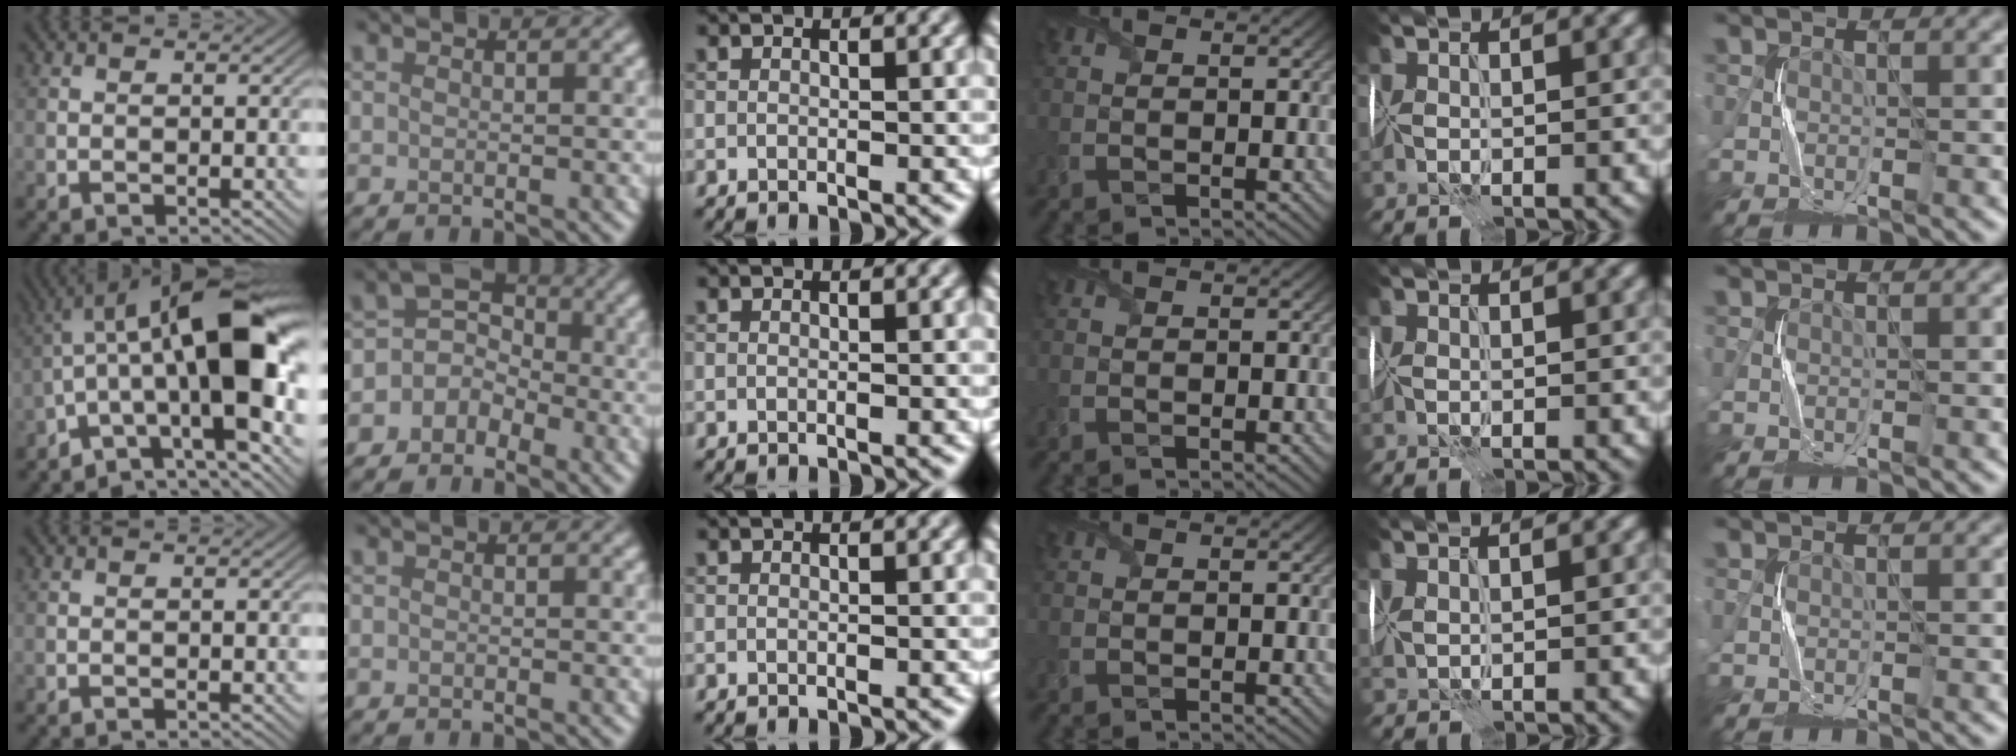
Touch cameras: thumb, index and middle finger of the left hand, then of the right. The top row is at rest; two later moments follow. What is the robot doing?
{"motion": "wrap", "object": "cellophane"}